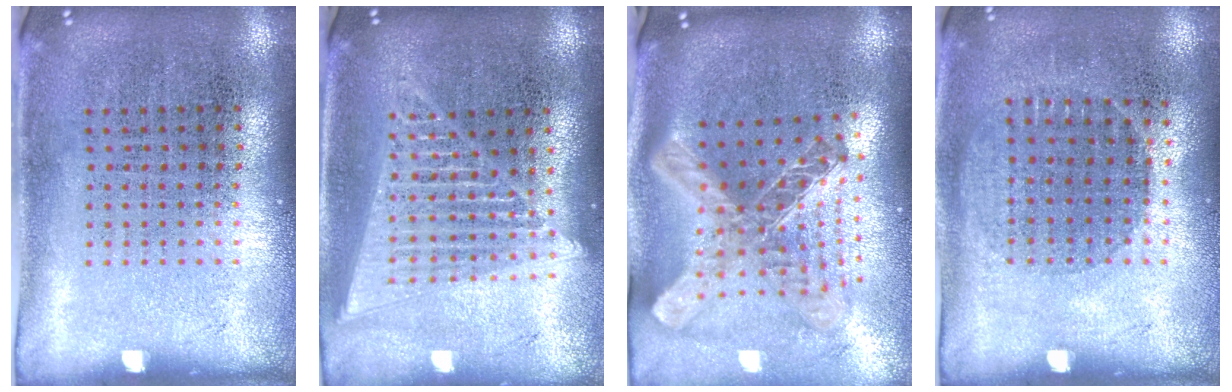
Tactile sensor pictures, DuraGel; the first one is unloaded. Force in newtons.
{"total": 1.8, "press": 1.6, "slide": 0.9}
{"total": 2.8, "press": 2.0, "slide": 1.9}
{"total": 0.9, "press": 0.8, "slide": 0.4}